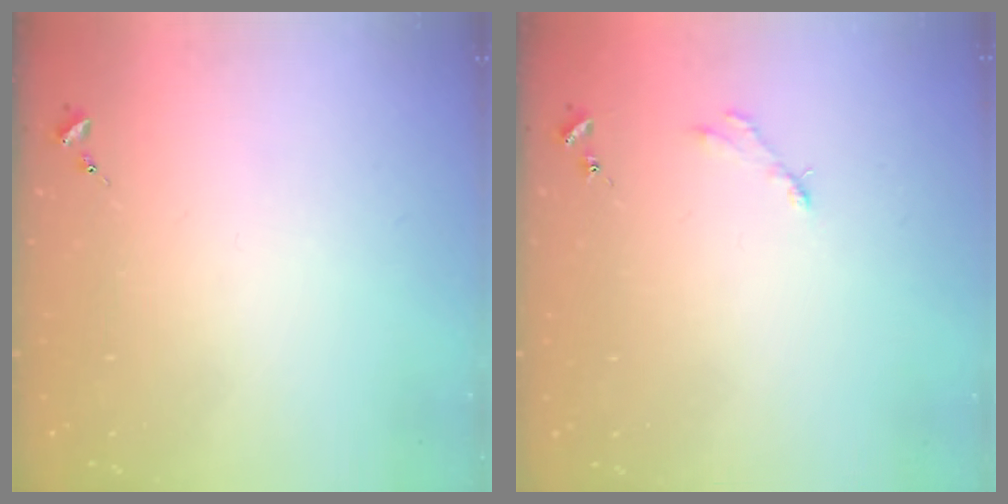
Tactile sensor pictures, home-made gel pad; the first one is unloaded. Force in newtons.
{"total": 2.5, "press": 2.5, "slide": 0.3}